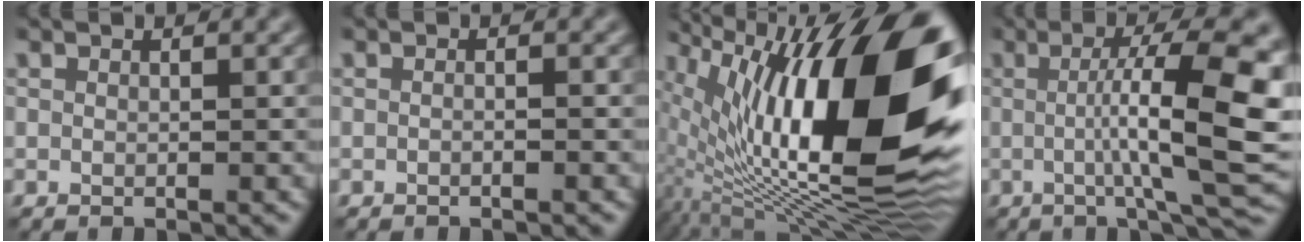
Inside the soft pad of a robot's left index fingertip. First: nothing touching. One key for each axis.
{"total": 0.6, "fx": -0.4, "fy": 0.0, "fz": 0.5, "tx": -0.011, "ty": -0.002, "tz": -0.008}
{"total": 20.0, "fx": 2.5, "fy": 7.9, "fz": 18.1, "tx": -0.299, "ty": 0.008, "tz": 0.043}
{"total": 13.4, "fx": 0.1, "fy": 3.4, "fz": 12.9, "tx": -0.162, "ty": 0.012, "tz": 0.000}